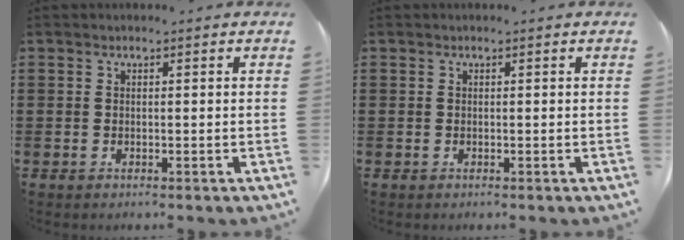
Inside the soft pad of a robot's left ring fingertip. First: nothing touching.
{"total": 0.0}